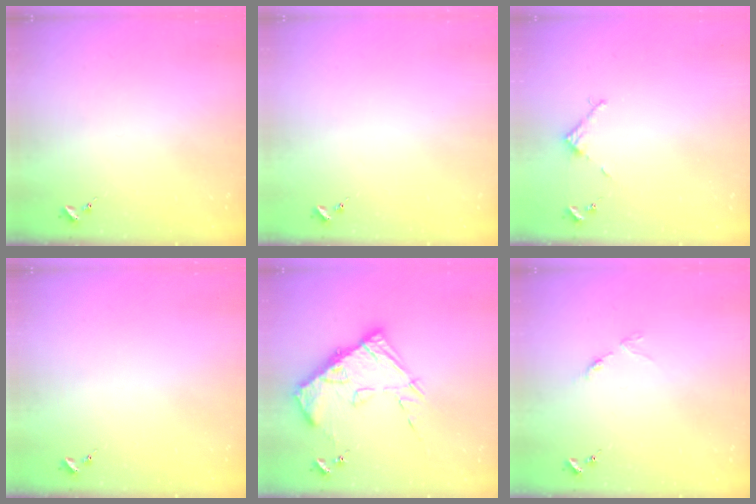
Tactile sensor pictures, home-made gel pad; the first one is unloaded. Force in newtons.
{"total": 0.0}
{"total": 2.7, "press": 2.7, "slide": 0.2}
{"total": 0.0}
{"total": 16.6, "press": 16.6, "slide": 1.5}
{"total": 3.0, "press": 2.9, "slide": 0.4}